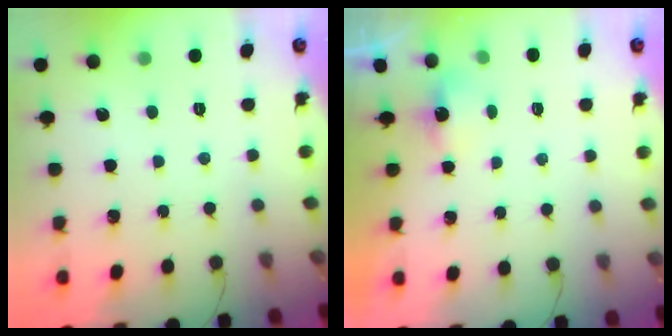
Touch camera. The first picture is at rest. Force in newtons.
{"total": 2.0, "press": 1.8, "slide": 0.8}